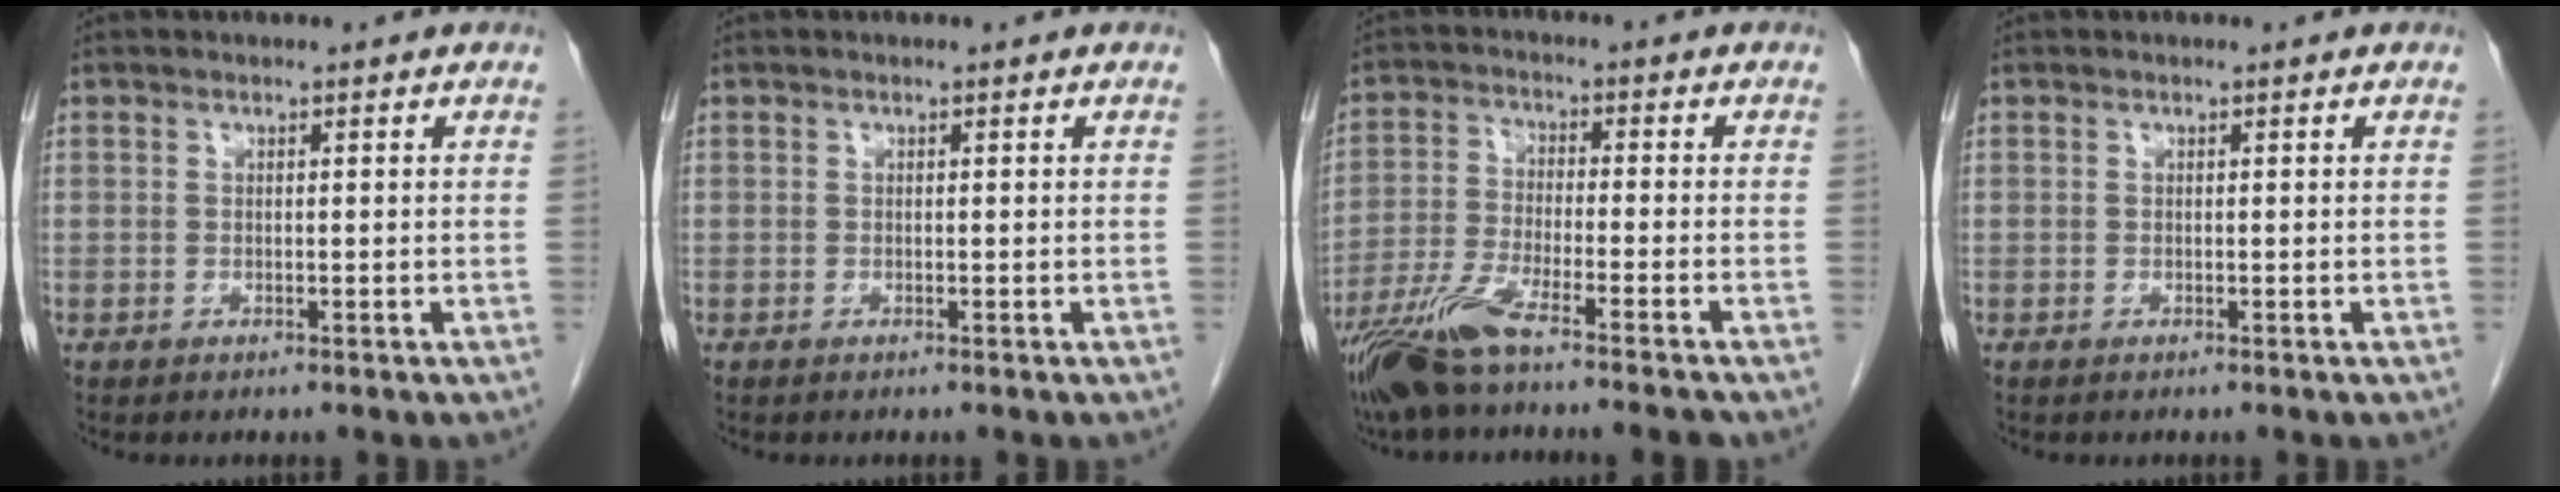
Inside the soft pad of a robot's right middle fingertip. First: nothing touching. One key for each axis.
{"total": 0.0}
{"total": 10.8, "fx": -8.3, "fy": -0.3, "fz": 6.8, "tx": -0.127, "ty": -0.030, "tz": -0.148}
{"total": 0.0}